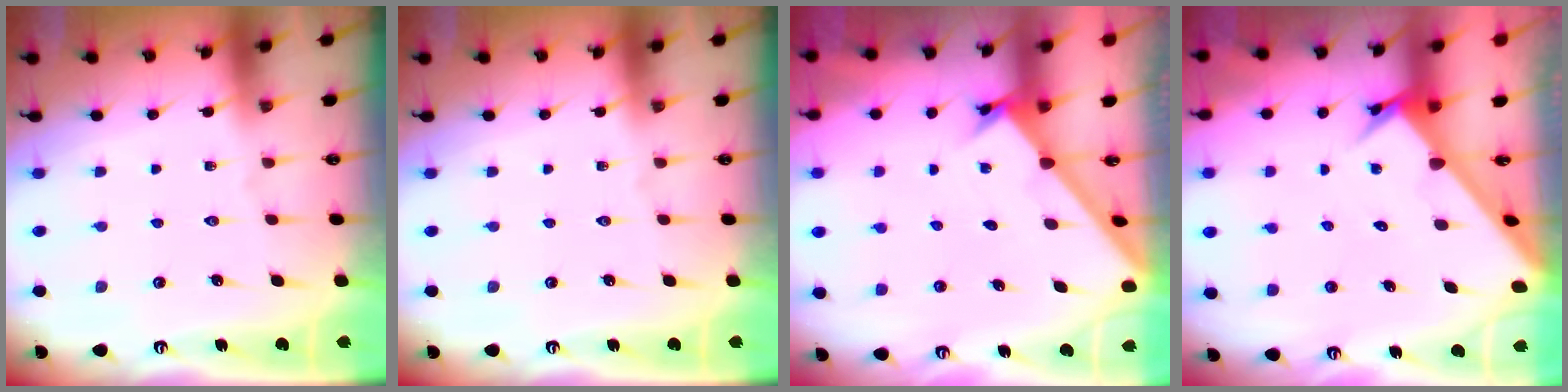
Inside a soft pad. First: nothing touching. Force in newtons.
{"total": 0.0}
{"total": 1.6, "press": 1.6, "slide": 0.1}
{"total": 2.8, "press": 2.8, "slide": 0.3}